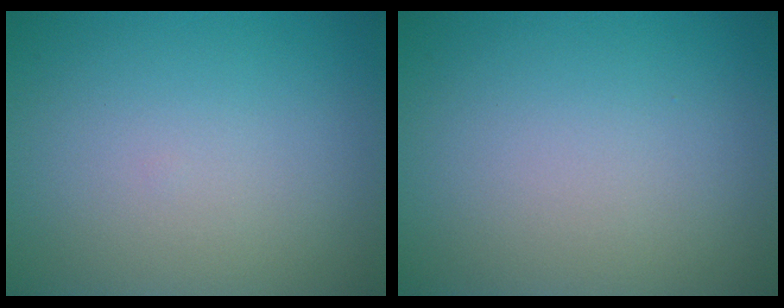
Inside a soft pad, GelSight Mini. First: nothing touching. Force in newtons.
{"total": 0.0}